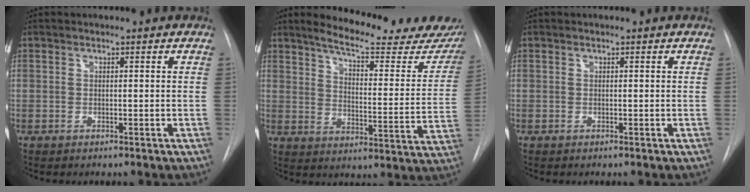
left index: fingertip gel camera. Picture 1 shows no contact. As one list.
[{"total": 19.8, "force": [17.7, 3.1, 8.3], "torque": [-0.105, -0.063, 0.216]}, {"total": 0.0}]